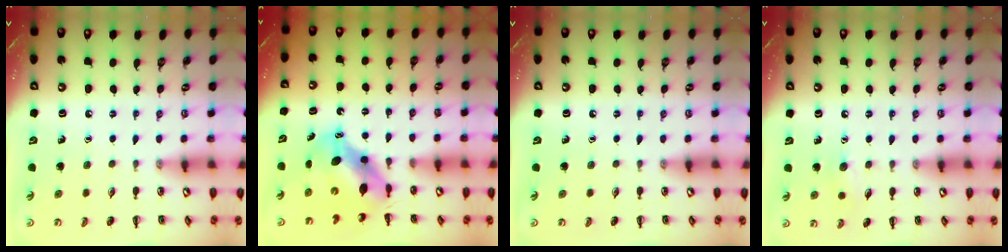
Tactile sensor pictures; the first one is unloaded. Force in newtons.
{"total": 6.7, "press": 6.6, "slide": 1.2}
{"total": 0.0}
{"total": 6.7, "press": 6.5, "slide": 1.7}